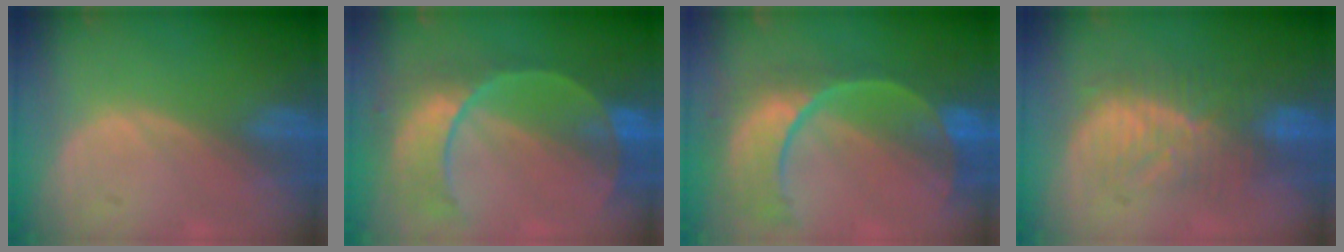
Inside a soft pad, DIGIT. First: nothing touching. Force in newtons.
{"total": 9.4, "press": 8.5, "slide": 4.0}
{"total": 11.1, "press": 9.4, "slide": 5.9}
{"total": 8.7, "press": 8.4, "slide": 2.2}